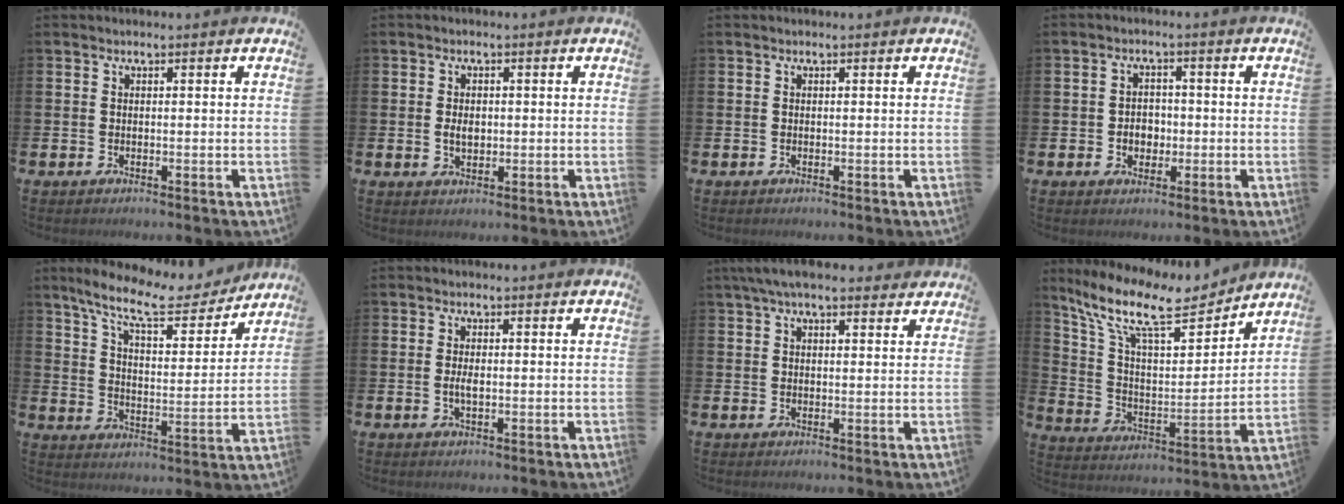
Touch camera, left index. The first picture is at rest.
{"total": 2.4, "force": [0.0, 1.6, 1.7], "torque": [-0.015, -0.002, -0.005]}
{"total": 0.0}
{"total": 3.0, "force": [-0.6, 2.6, 1.5], "torque": [-0.015, -0.001, -0.020]}
{"total": 10.9, "force": [9.6, 2.2, 4.8], "torque": [-0.117, -0.052, 0.164]}
{"total": 1.8, "force": [-0.1, 0.8, 1.7], "torque": [-0.028, 0.000, -0.004]}
{"total": 4.6, "force": [3.9, 1.2, 2.2], "torque": [-0.048, -0.005, 0.070]}
{"total": 12.7, "force": [10.2, 3.9, 6.5], "torque": [-0.162, -0.056, 0.177]}